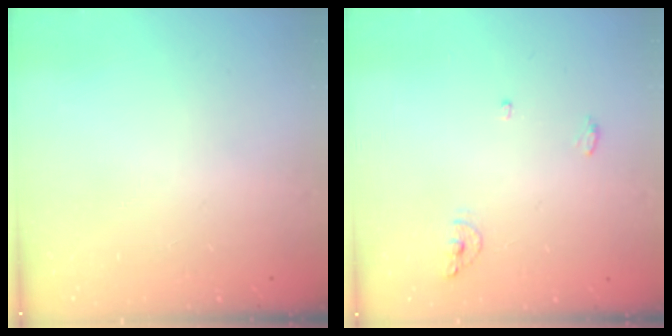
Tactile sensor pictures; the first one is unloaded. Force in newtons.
{"total": 5.7, "press": 5.7, "slide": 0.9}